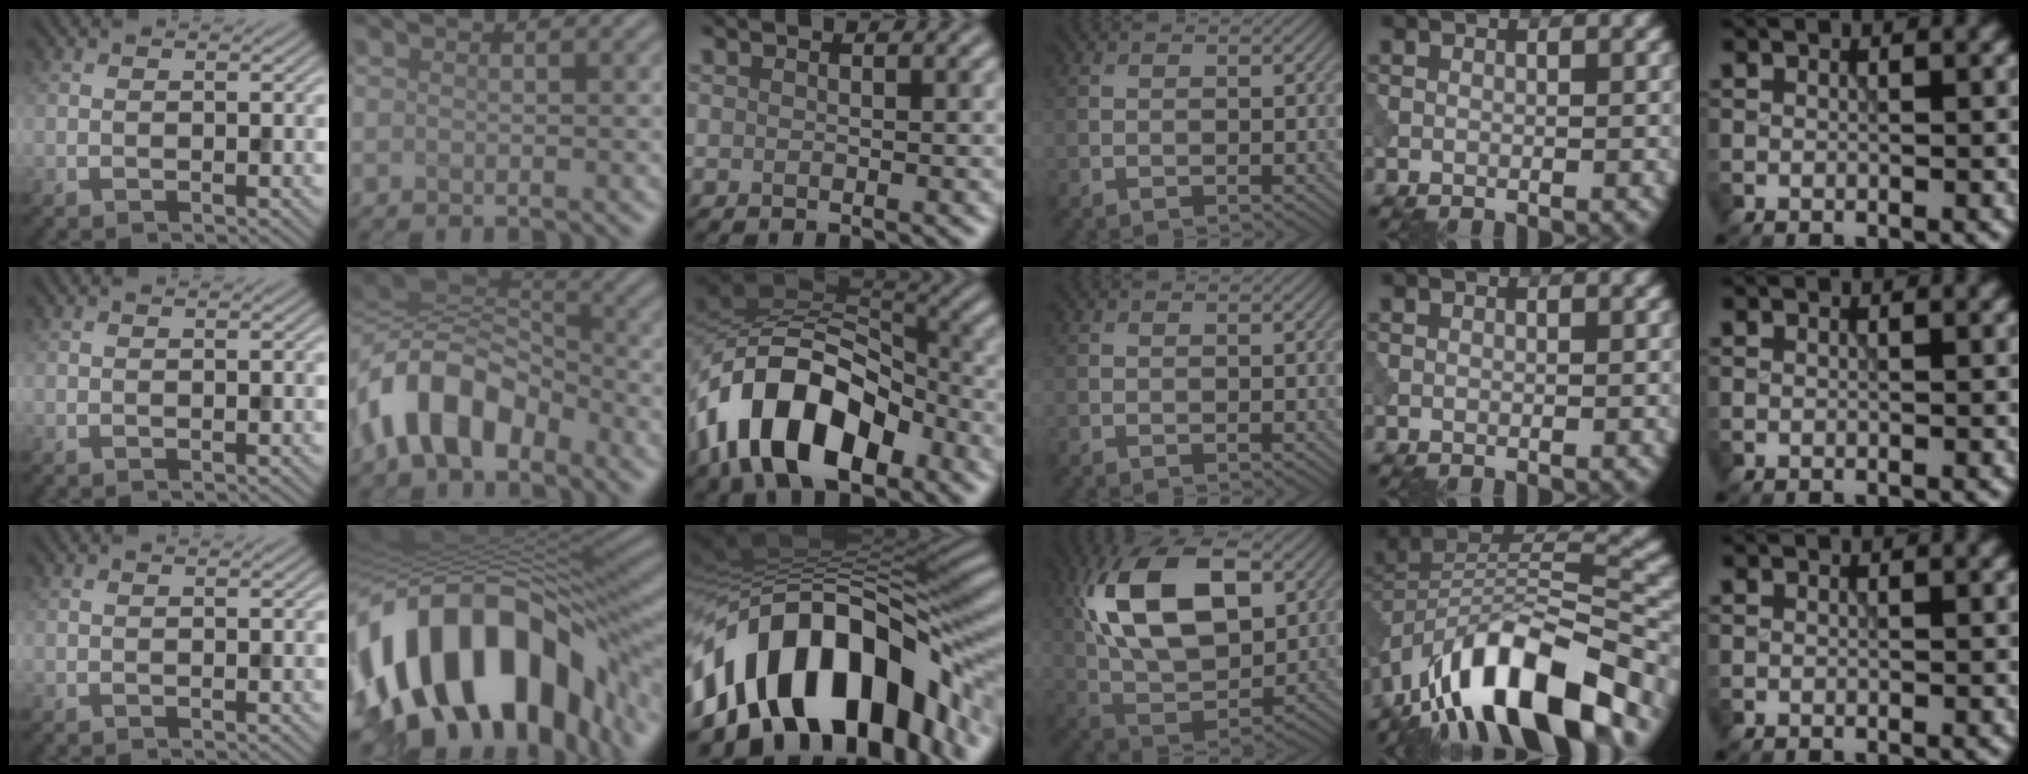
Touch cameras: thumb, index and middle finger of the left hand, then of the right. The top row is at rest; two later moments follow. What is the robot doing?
{"motion": "insert", "object": "peg toy"}